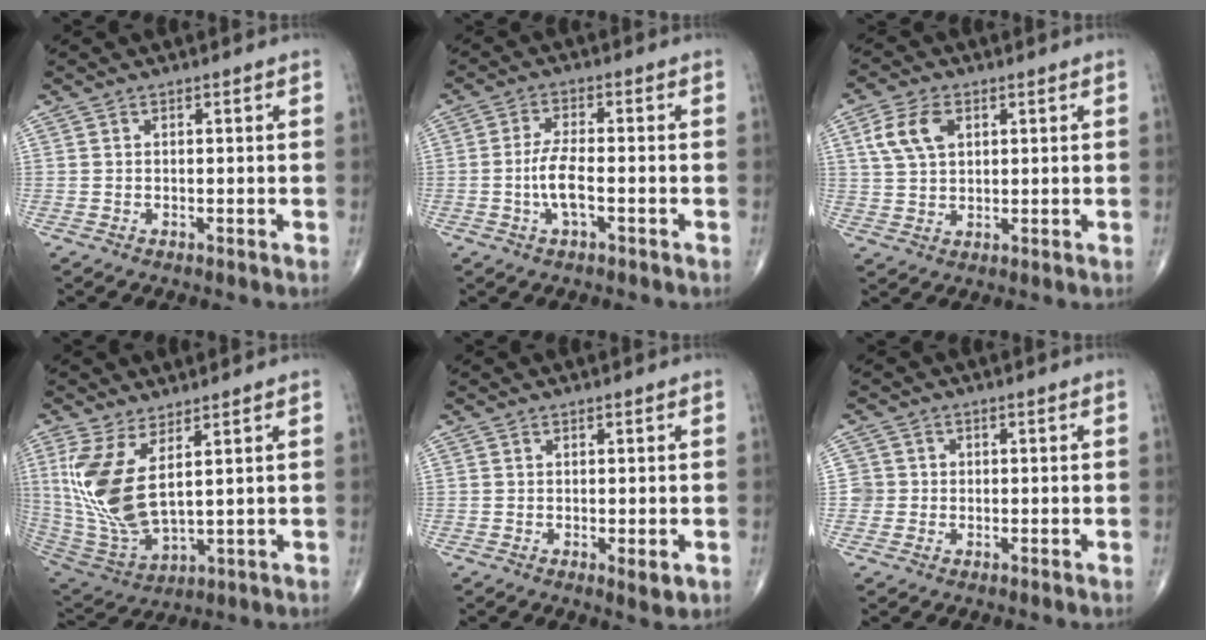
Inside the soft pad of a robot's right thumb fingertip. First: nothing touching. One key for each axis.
{"total": 5.4, "fx": -1.5, "fy": 1.7, "fz": 4.9, "tx": -0.102, "ty": 0.012, "tz": -0.031}
{"total": 7.3, "fx": 2.5, "fy": 4.6, "fz": 5.0, "tx": -0.097, "ty": 0.000, "tz": 0.049}
{"total": 13.9, "fx": 4.2, "fy": 5.7, "fz": 12.0, "tx": -0.262, "ty": -0.031, "tz": 0.101}
{"total": 2.4, "fx": -0.5, "fy": 0.7, "fz": 2.2, "tx": -0.031, "ty": -0.008, "tz": -0.004}
{"total": 2.7, "fx": -0.2, "fy": 2.7, "fz": 0.0, "tx": 0.024, "ty": 0.009, "tz": -0.007}